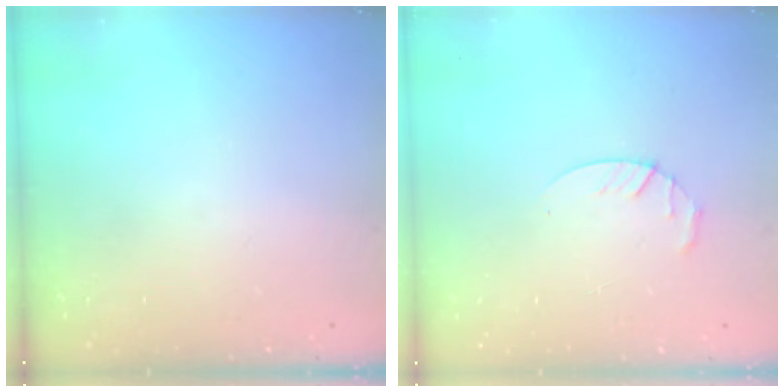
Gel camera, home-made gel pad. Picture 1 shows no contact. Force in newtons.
{"total": 3.0, "press": 2.9, "slide": 0.5}